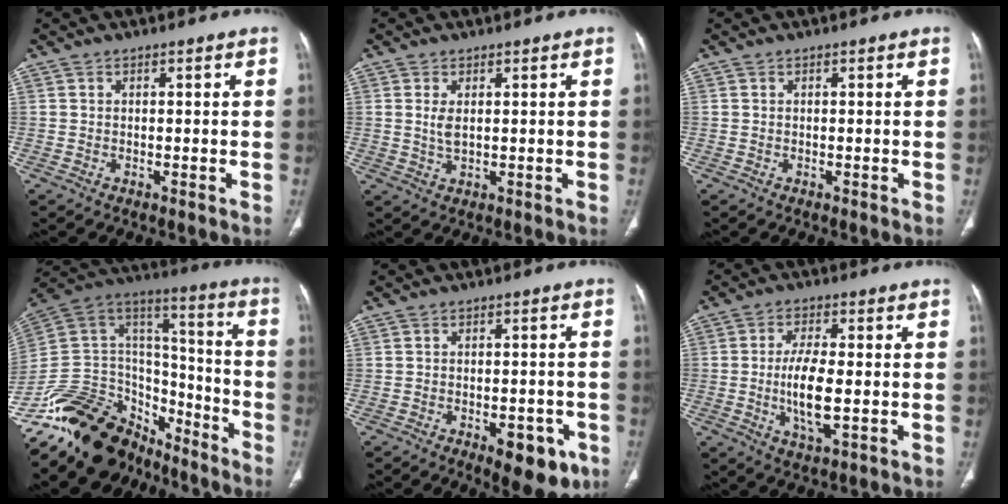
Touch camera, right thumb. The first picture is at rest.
{"total": 2.7, "force": [0.6, 1.3, 2.3], "torque": [-0.049, -0.005, 0.016]}
{"total": 0.0}
{"total": 28.2, "force": [-20.0, 15.3, 12.8], "torque": [-0.259, 0.077, -0.351]}
{"total": 10.2, "force": [-5.0, 4.9, 7.4], "torque": [-0.064, 0.016, -0.056]}
{"total": 8.6, "force": [-1.1, 3.1, 8.0], "torque": [-0.159, -0.006, -0.021]}